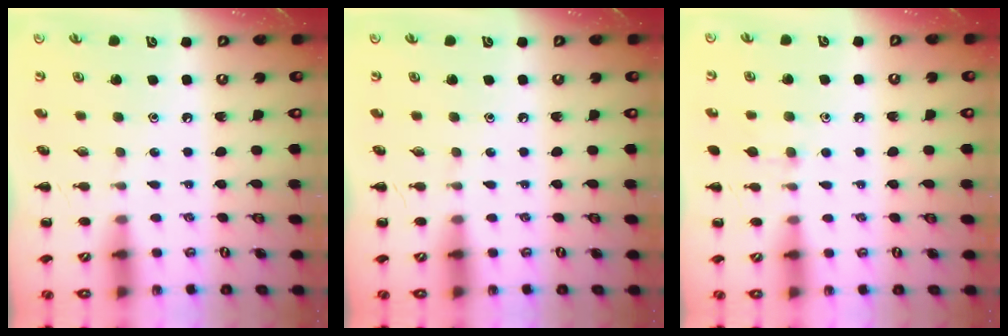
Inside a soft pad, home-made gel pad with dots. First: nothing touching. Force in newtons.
{"total": 0.0}
{"total": 6.4, "press": 6.1, "slide": 1.8}